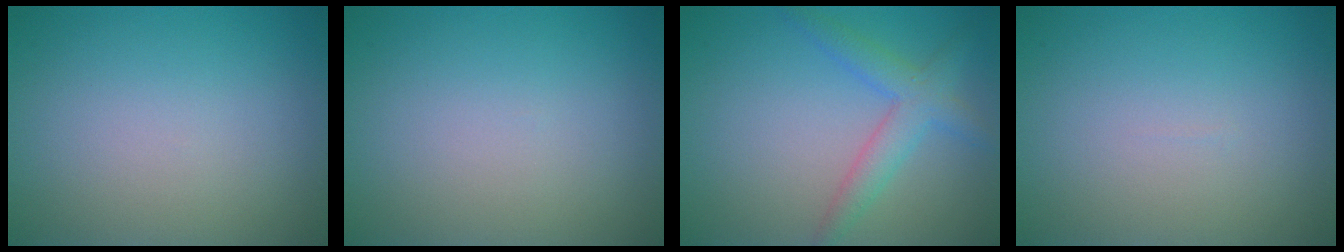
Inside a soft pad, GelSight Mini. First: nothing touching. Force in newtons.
{"total": 0.0}
{"total": 2.4, "press": 2.4, "slide": 0.2}
{"total": 0.0}